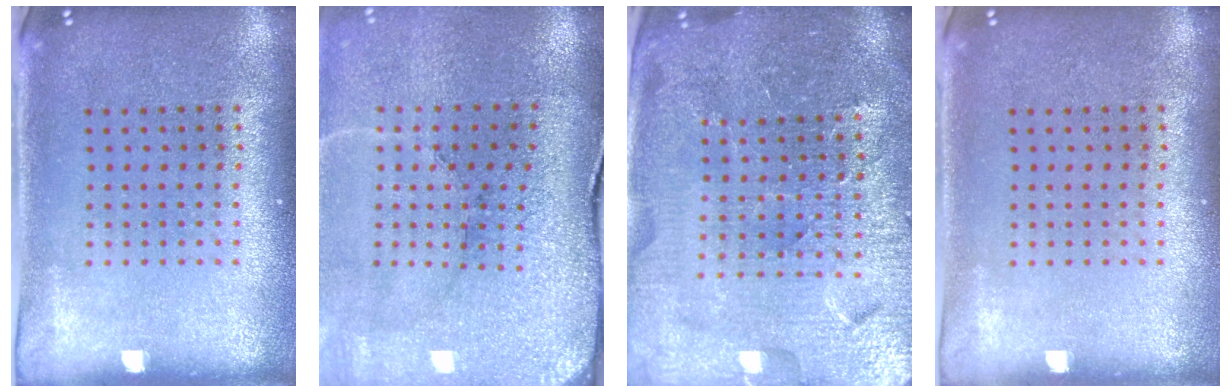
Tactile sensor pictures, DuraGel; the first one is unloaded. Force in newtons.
{"total": 3.7, "press": 3.6, "slide": 0.7}
{"total": 5.1, "press": 4.7, "slide": 1.9}
{"total": 0.0}